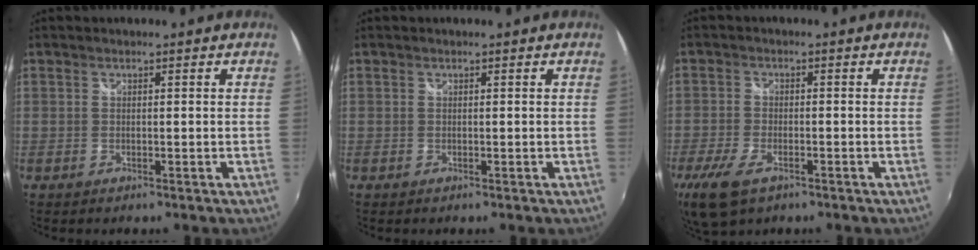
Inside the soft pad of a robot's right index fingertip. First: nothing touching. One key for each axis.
{"total": 0.0}
{"total": 9.5, "fx": -5.5, "fy": 4.6, "fz": 6.2, "tx": -0.156, "ty": -0.027, "tz": -0.101}